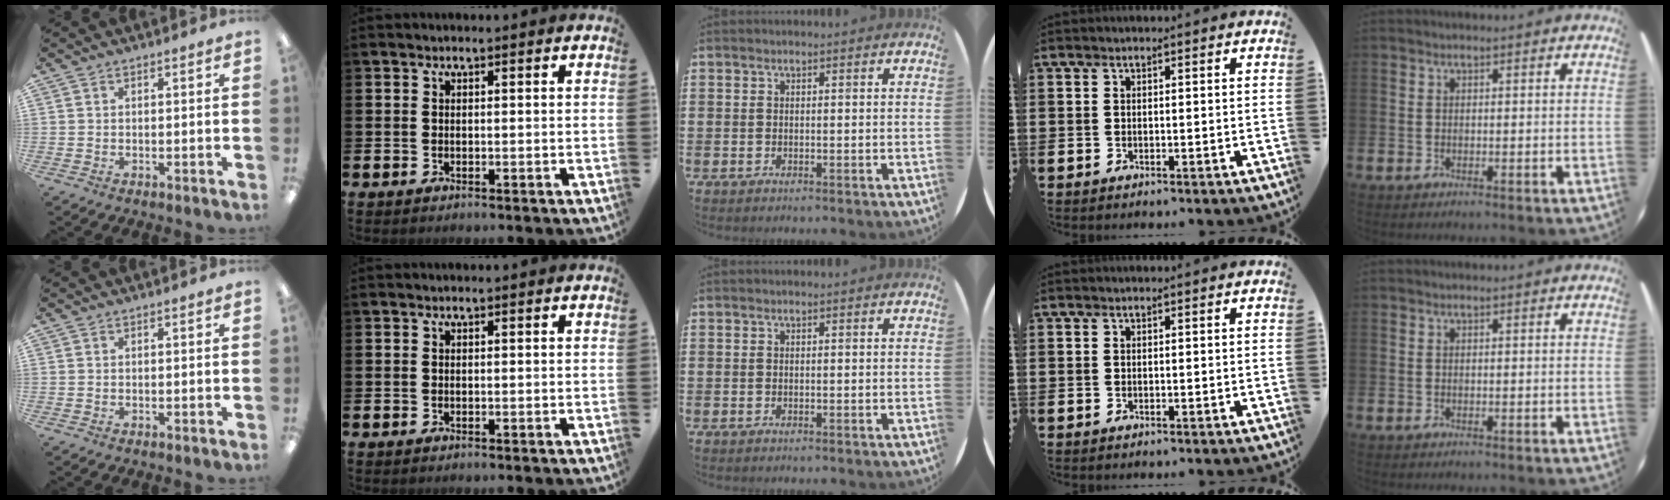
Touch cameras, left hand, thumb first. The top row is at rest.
{}